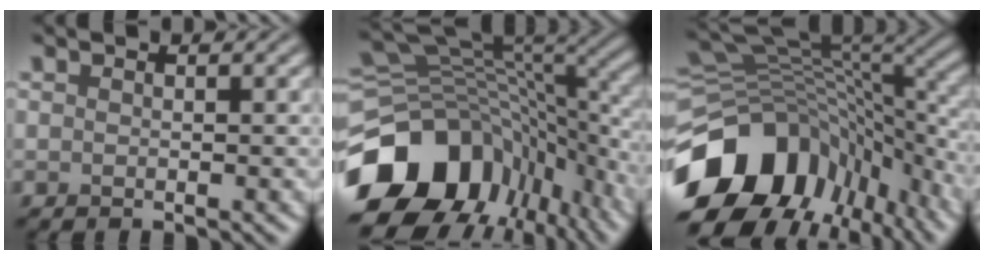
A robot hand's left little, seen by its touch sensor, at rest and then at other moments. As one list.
[{"total": 15.4, "force": [-5.7, 11.3, 8.8], "torque": [-0.182, -0.013, -0.090]}, {"total": 14.2, "force": [-6.1, 9.8, 8.3], "torque": [-0.170, 0.005, -0.105]}]